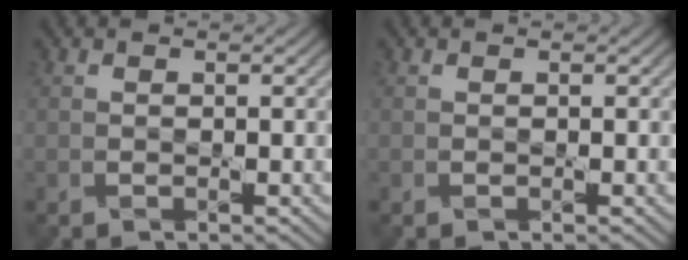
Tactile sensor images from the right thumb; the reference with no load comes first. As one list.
[{"total": 0.0}]